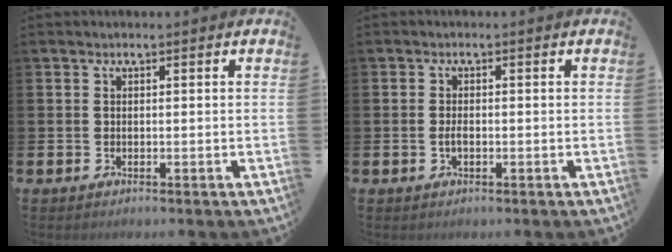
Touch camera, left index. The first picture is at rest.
{"total": 1.4, "force": [-0.3, 0.6, 1.2], "torque": [-0.022, 0.001, -0.007]}